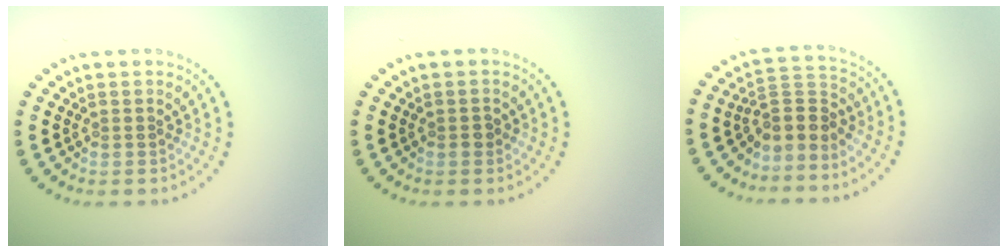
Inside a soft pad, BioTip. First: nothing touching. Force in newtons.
{"total": 0.8, "press": 0.8, "slide": 0.2}
{"total": 3.0, "press": 2.1, "slide": 2.1}